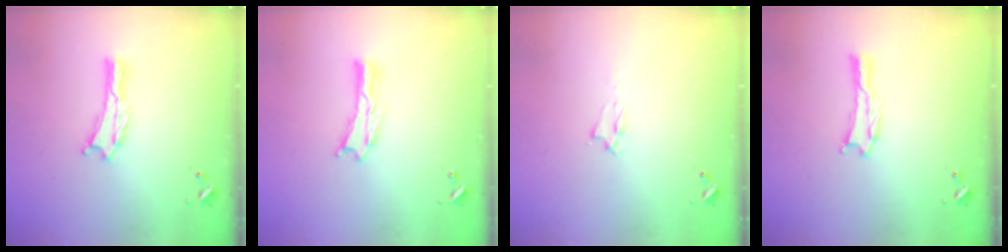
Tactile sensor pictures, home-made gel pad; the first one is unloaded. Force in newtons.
{"total": 0.0}
{"total": 1.4, "press": 1.3, "slide": 0.3}
{"total": 0.6, "press": 0.6, "slide": 0.1}